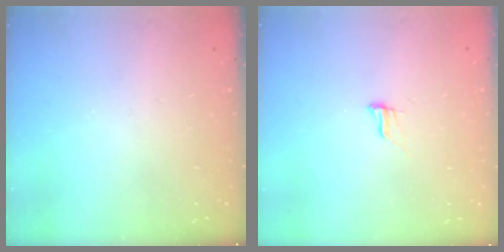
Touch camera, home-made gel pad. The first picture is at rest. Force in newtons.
{"total": 6.3, "press": 6.0, "slide": 1.8}